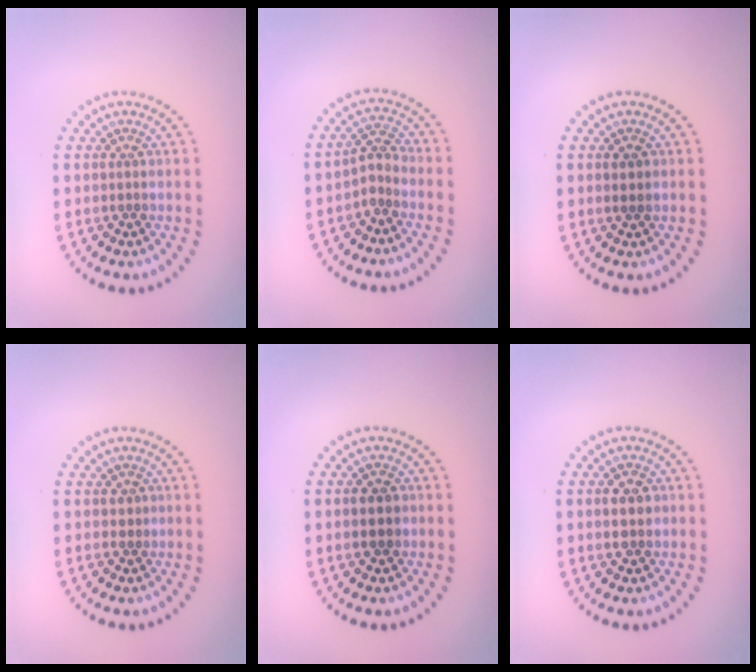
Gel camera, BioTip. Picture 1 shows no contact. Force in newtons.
{"total": 1.8, "press": 1.4, "slide": 1.1}
{"total": 1.2, "press": 1.1, "slide": 0.4}
{"total": 0.7, "press": 0.6, "slide": 0.3}
{"total": 2.1, "press": 2.1, "slide": 0.1}
{"total": 2.2, "press": 2.2, "slide": 0.2}